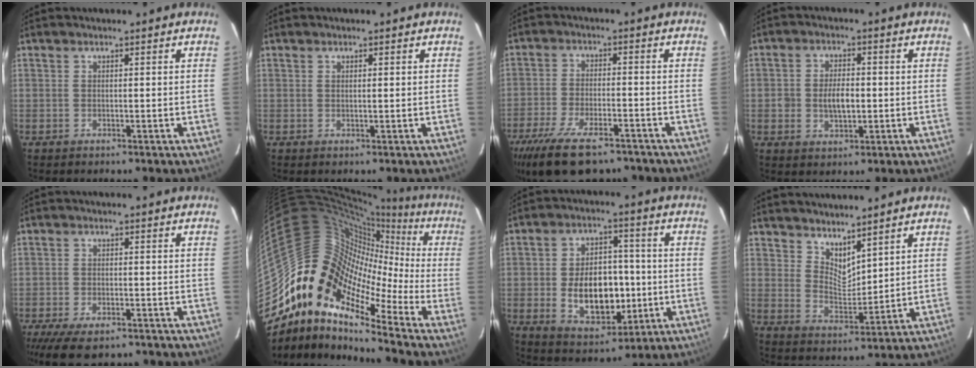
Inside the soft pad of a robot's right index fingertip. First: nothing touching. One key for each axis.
{"total": 0.7, "fx": 0.3, "fy": -0.1, "fz": 0.6, "tx": -0.012, "ty": 0.001, "tz": 0.006}
{"total": 16.0, "fx": -11.9, "fy": 5.8, "fz": 9.1, "tx": -0.199, "ty": -0.039, "tz": -0.197}
{"total": 5.5, "fx": -0.5, "fy": 3.3, "fz": 4.4, "tx": -0.081, "ty": 0.003, "tz": -0.007}
{"total": 9.8, "fx": -7.6, "fy": 3.4, "fz": 5.2, "tx": -0.126, "ty": -0.030, "tz": -0.128}
{"total": 11.1, "fx": -4.4, "fy": 7.1, "fz": 7.4, "tx": -0.090, "ty": 0.016, "tz": -0.113}
{"total": 13.9, "fx": -2.2, "fy": 8.7, "fz": 10.6, "tx": -0.200, "ty": 0.011, "tz": -0.013}
{"total": 6.0, "fx": 5.1, "fy": 2.2, "fz": 2.3, "tx": -0.031, "ty": -0.006, "tz": 0.095}